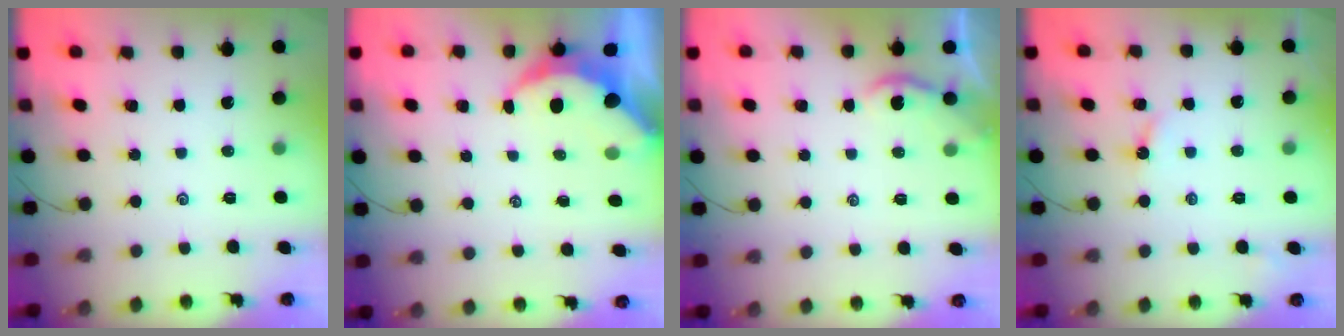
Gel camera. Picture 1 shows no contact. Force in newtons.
{"total": 6.1, "press": 6.0, "slide": 0.9}
{"total": 1.8, "press": 1.7, "slide": 0.5}
{"total": 2.6, "press": 2.6, "slide": 0.3}